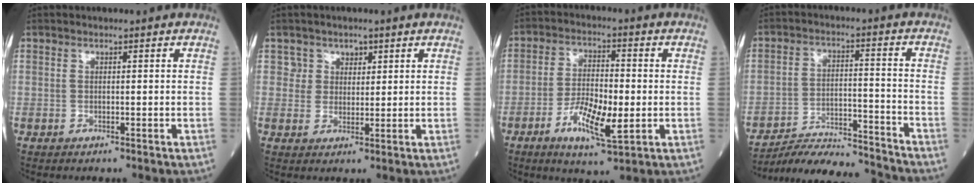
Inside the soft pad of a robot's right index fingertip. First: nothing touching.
{"total": 3.0, "force": [1.4, 2.6, -0.3], "torque": [0.023, 0.002, 0.016]}
{"total": 9.2, "force": [-2.7, 2.3, 8.5], "torque": [-0.156, -0.006, -0.047]}
{"total": 13.4, "force": [-13.2, 0.0, 2.5], "torque": [-0.040, 0.011, -0.214]}